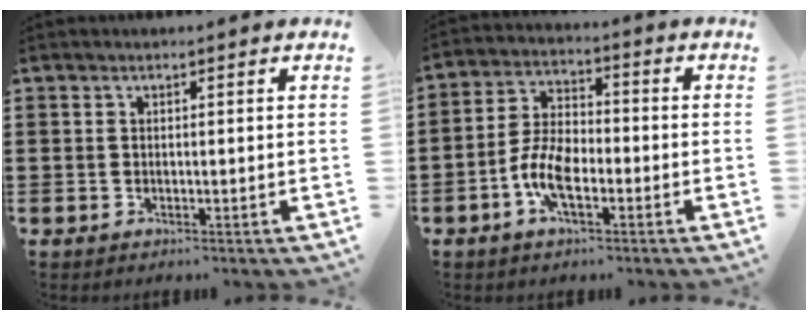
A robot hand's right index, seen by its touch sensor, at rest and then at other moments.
{"total": 7.3, "force": [-2.8, 3.3, 5.9], "torque": [-0.151, -0.006, -0.060]}